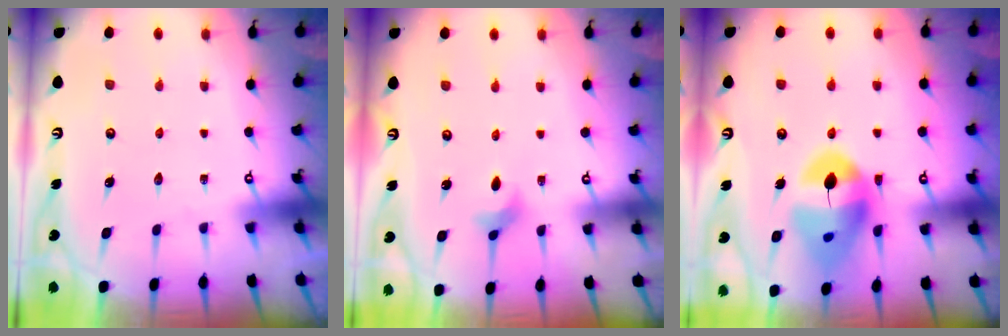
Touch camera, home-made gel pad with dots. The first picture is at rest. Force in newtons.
{"total": 2.9, "press": 2.8, "slide": 0.6}
{"total": 16.2, "press": 16.1, "slide": 2.0}